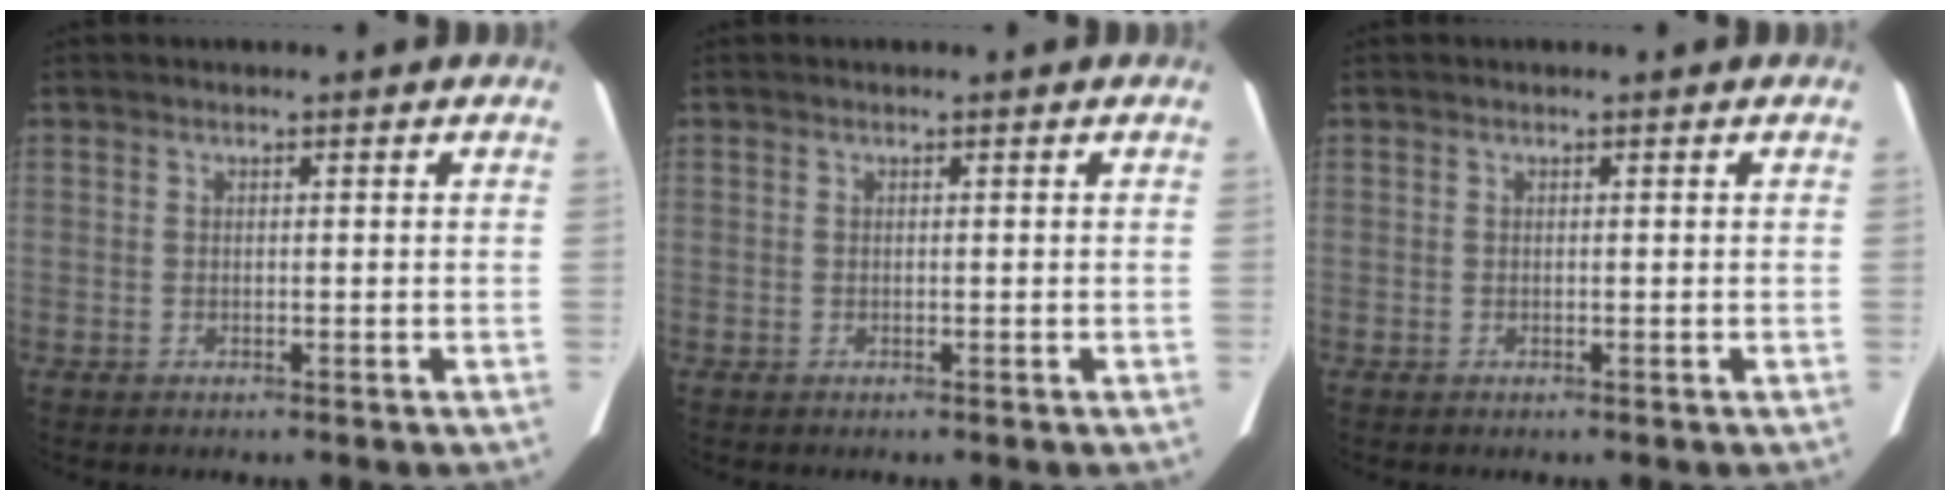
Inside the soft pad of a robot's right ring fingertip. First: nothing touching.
{"total": 0.0}
{"total": 0.0}